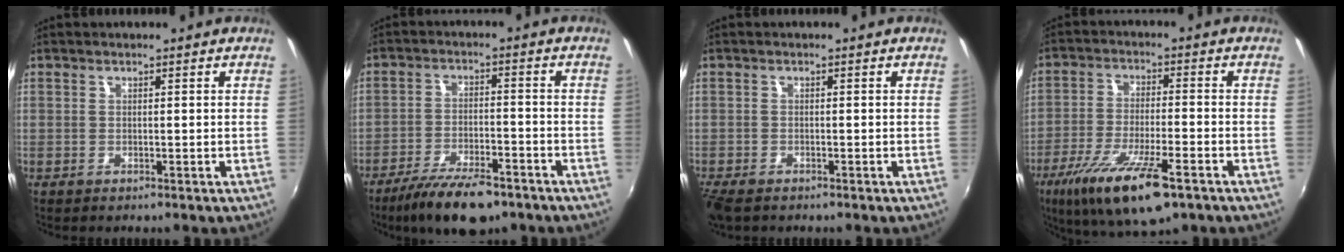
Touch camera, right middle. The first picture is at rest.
{"total": 12.3, "force": [-9.2, 4.1, 7.1], "torque": [-0.152, -0.019, -0.152]}
{"total": 4.2, "force": [-3.3, 1.6, 2.0], "torque": [-0.054, -0.020, -0.065]}
{"total": 15.3, "force": [-9.0, 3.7, 11.8], "torque": [-0.233, -0.042, -0.159]}